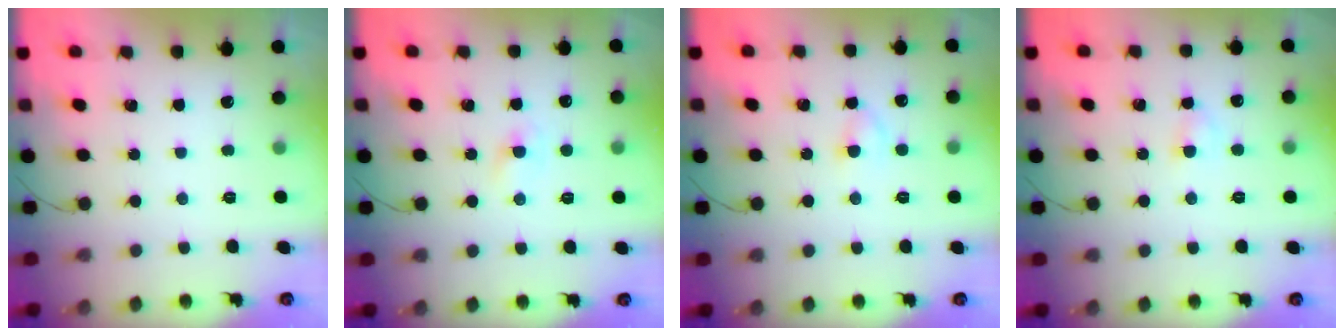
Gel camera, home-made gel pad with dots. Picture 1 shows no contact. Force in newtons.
{"total": 1.0, "press": 0.8, "slide": 0.6}
{"total": 2.9, "press": 2.6, "slide": 1.1}
{"total": 2.8, "press": 2.6, "slide": 1.1}